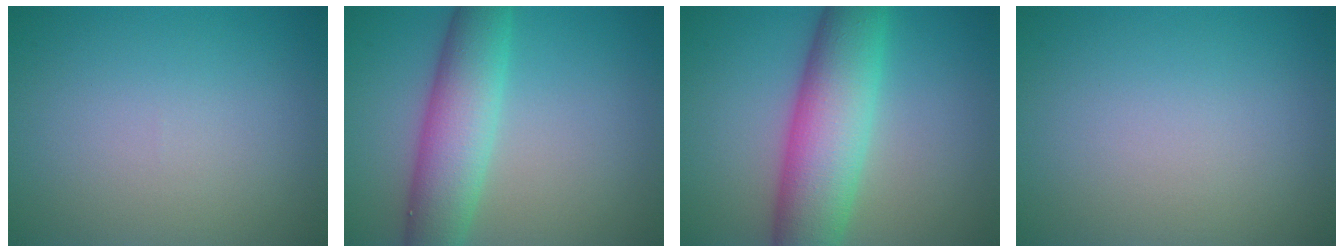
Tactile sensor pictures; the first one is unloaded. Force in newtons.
{"total": 6.5, "press": 6.5, "slide": 0.2}
{"total": 9.1, "press": 9.1, "slide": 0.2}
{"total": 0.0}